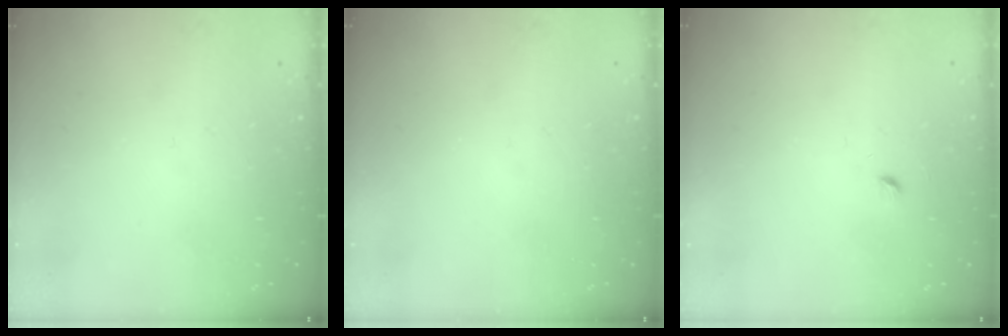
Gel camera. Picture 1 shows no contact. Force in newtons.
{"total": 0.0}
{"total": 2.9, "press": 2.9, "slide": 0.4}